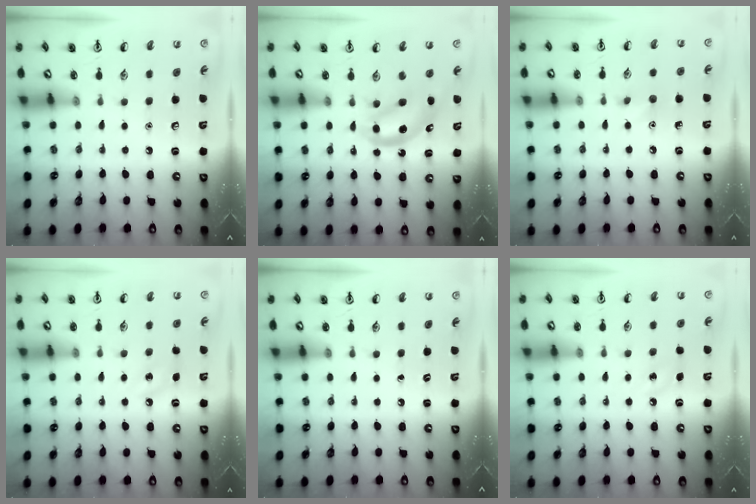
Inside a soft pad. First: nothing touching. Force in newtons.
{"total": 5.0, "press": 4.9, "slide": 0.7}
{"total": 4.7, "press": 4.4, "slide": 1.5}
{"total": 5.3, "press": 5.0, "slide": 1.8}
{"total": 0.0}
{"total": 5.0, "press": 4.6, "slide": 1.8}